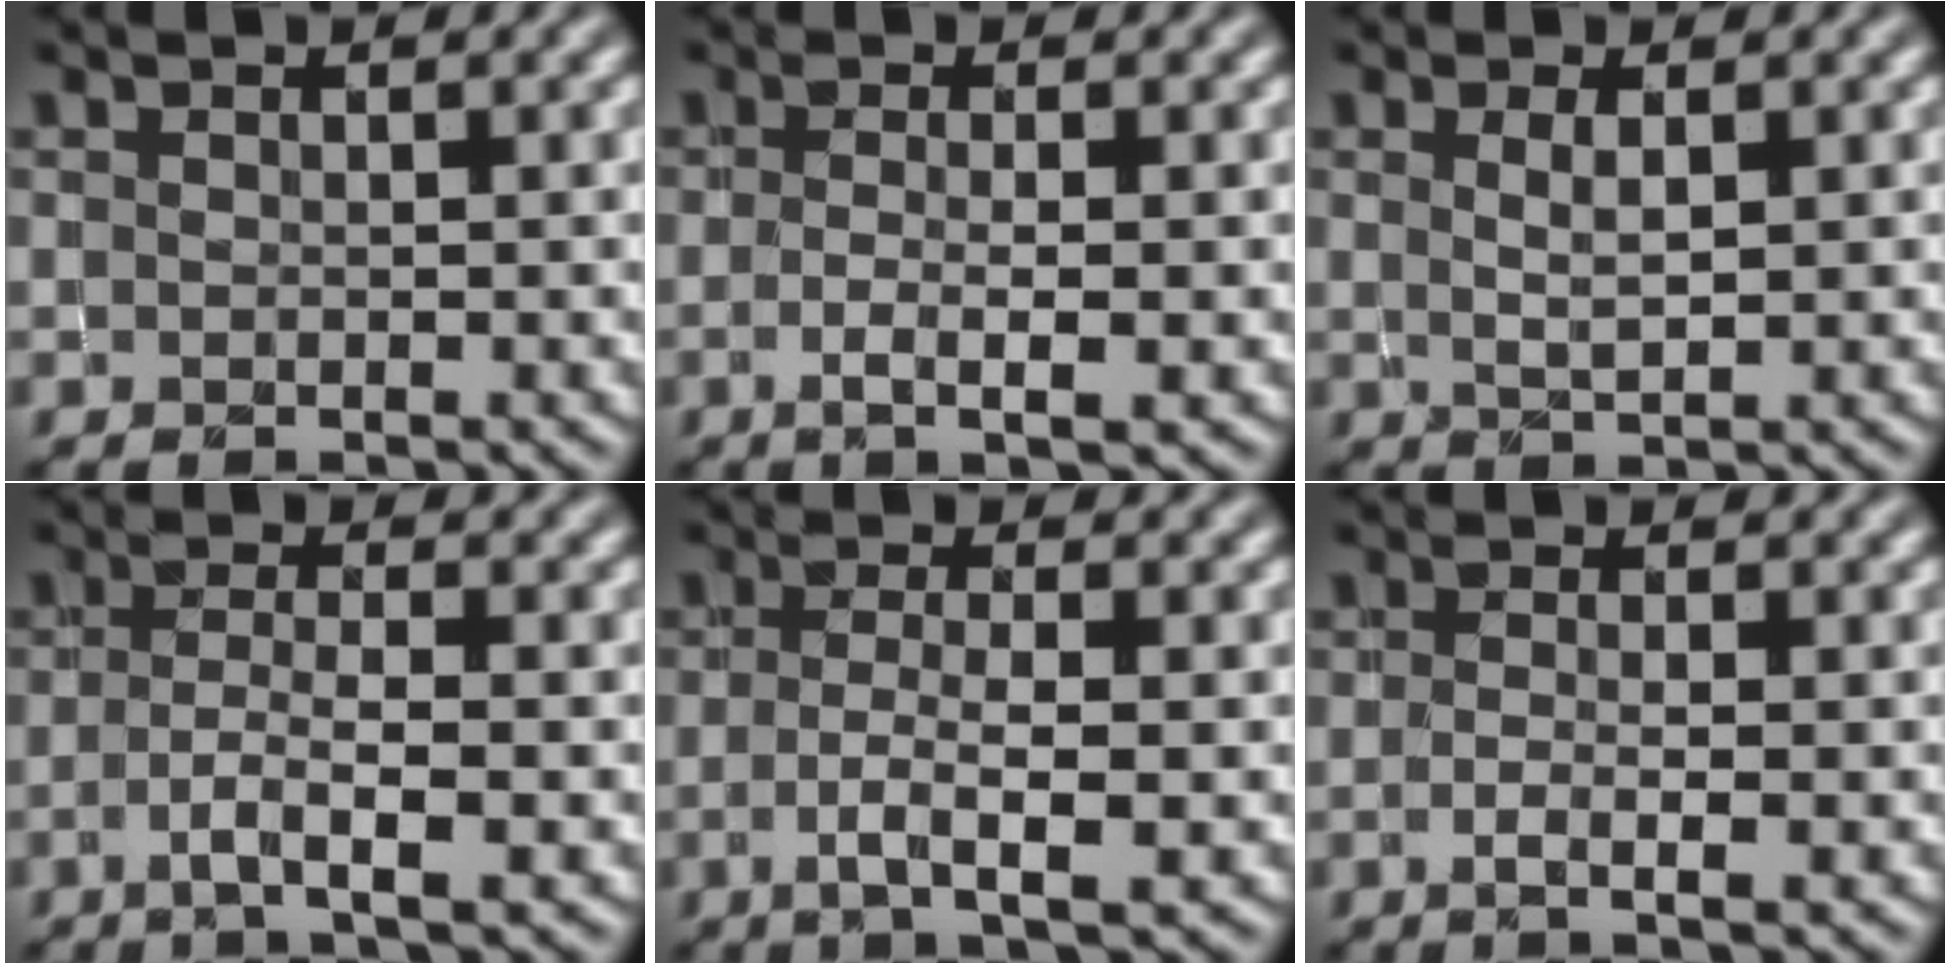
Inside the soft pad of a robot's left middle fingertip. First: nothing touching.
{"total": 2.6, "force": [-0.5, 0.7, 2.4], "torque": [-0.044, -0.007, -0.011]}
{"total": 1.7, "force": [0.6, 0.5, 1.6], "torque": [-0.029, -0.003, 0.013]}
{"total": 3.3, "force": [-1.2, 0.7, 3.1], "torque": [-0.058, -0.001, -0.025]}
{"total": 3.7, "force": [-0.9, 0.8, 3.4], "torque": [-0.066, -0.003, -0.017]}
{"total": 2.0, "force": [-0.5, 0.5, 1.8], "torque": [-0.033, -0.007, -0.013]}